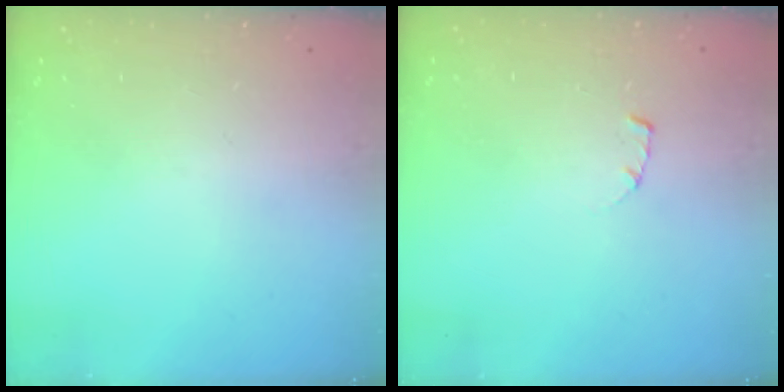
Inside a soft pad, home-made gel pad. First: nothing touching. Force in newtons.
{"total": 1.7, "press": 1.7, "slide": 0.2}